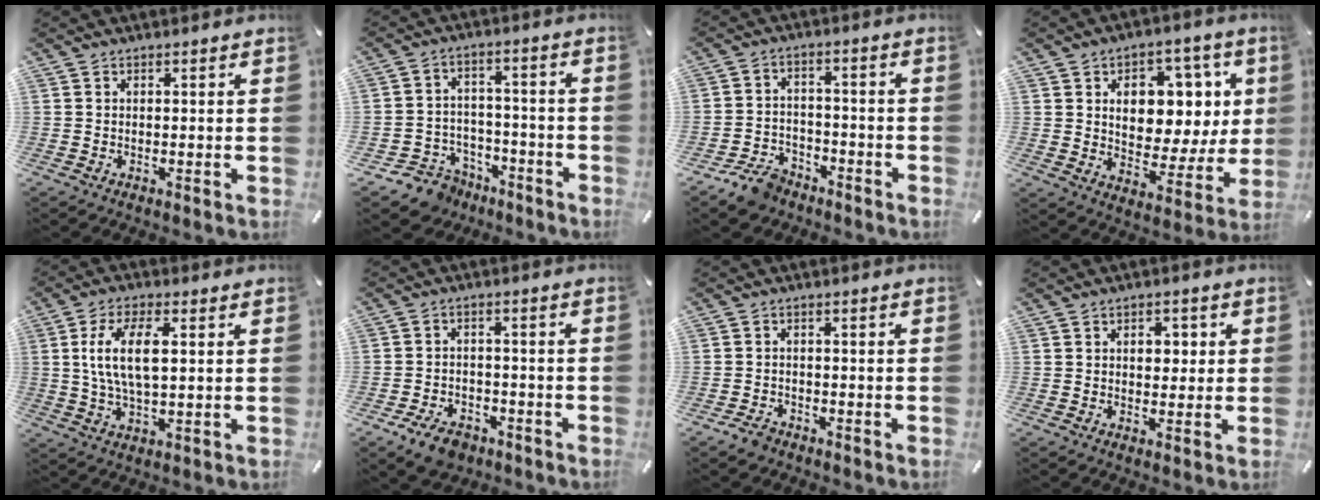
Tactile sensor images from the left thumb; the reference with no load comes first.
{"total": 8.4, "force": [-5.7, 6.0, 1.6], "torque": [-0.033, 0.036, -0.105]}
{"total": 8.0, "force": [-6.1, 4.4, 2.6], "torque": [-0.042, 0.042, -0.113]}
{"total": 11.0, "force": [3.3, 8.6, 6.0], "torque": [-0.071, -0.032, 0.059]}
{"total": 10.9, "force": [2.0, 4.7, 9.6], "torque": [-0.204, -0.002, 0.027]}
{"total": 6.3, "force": [-4.3, 3.8, 2.6], "torque": [-0.052, 0.023, -0.081]}
{"total": 2.9, "force": [-2.2, 1.7, 0.9], "torque": [-0.021, 0.011, -0.045]}
{"total": 4.1, "force": [0.5, 3.1, 2.7], "torque": [-0.024, -0.001, -0.002]}